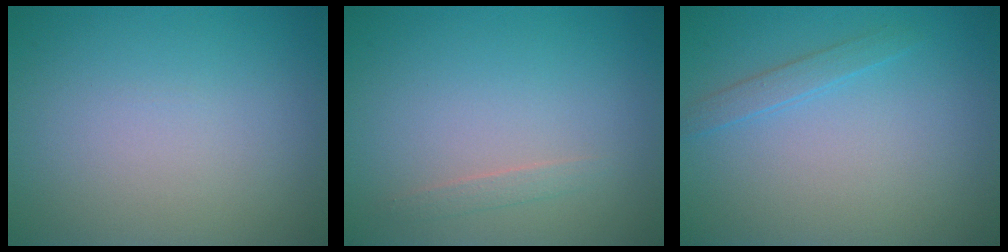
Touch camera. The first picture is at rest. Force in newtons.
{"total": 0.8, "press": 0.8, "slide": 0.1}
{"total": 1.3, "press": 1.3, "slide": 0.1}